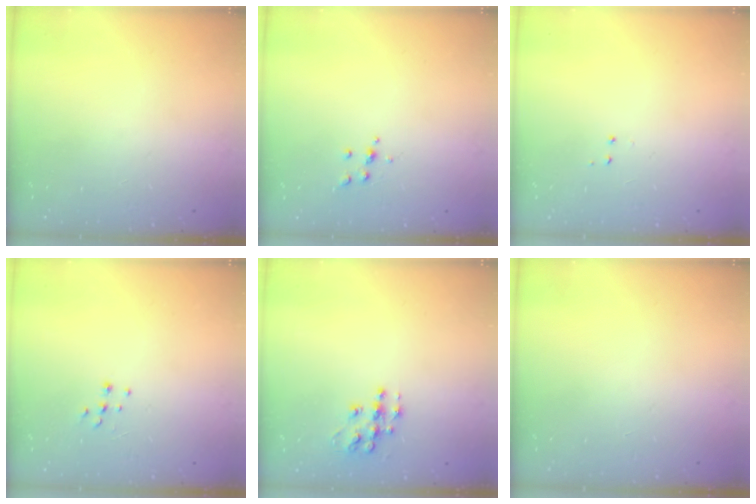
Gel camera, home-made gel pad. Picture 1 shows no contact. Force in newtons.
{"total": 4.0, "press": 3.9, "slide": 0.9}
{"total": 4.0, "press": 4.0, "slide": 0.4}
{"total": 6.7, "press": 6.7, "slide": 0.6}
{"total": 9.4, "press": 9.4, "slide": 0.5}
{"total": 0.0}